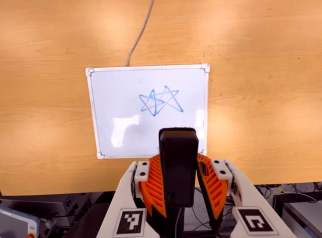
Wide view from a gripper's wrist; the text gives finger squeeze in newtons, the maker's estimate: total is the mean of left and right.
{"total": 7.7, "left": 5.9, "right": 9.5}